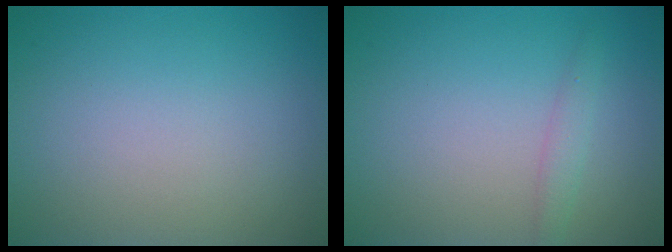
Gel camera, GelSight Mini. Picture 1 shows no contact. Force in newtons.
{"total": 1.2, "press": 1.2, "slide": 0.1}